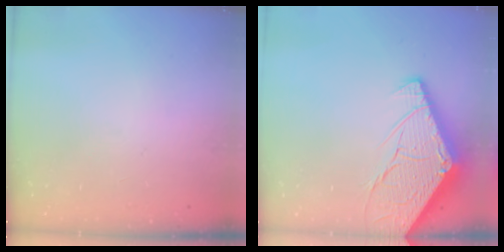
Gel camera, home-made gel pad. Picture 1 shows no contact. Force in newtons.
{"total": 15.4, "press": 15.3, "slide": 1.6}